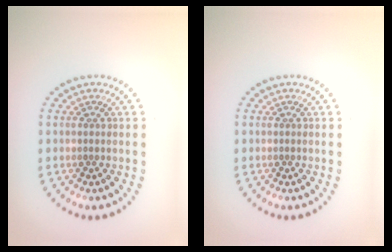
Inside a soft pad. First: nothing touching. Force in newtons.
{"total": 0.0}